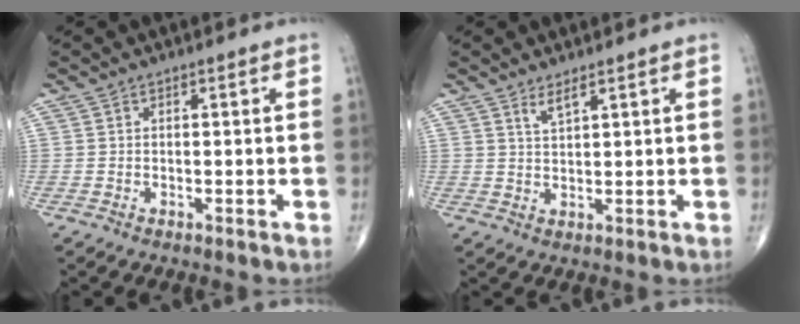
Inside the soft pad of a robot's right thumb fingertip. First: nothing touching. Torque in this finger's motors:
{"motor_torque": [0.01, 0.04, 0.15, 0.11, 0.06]}